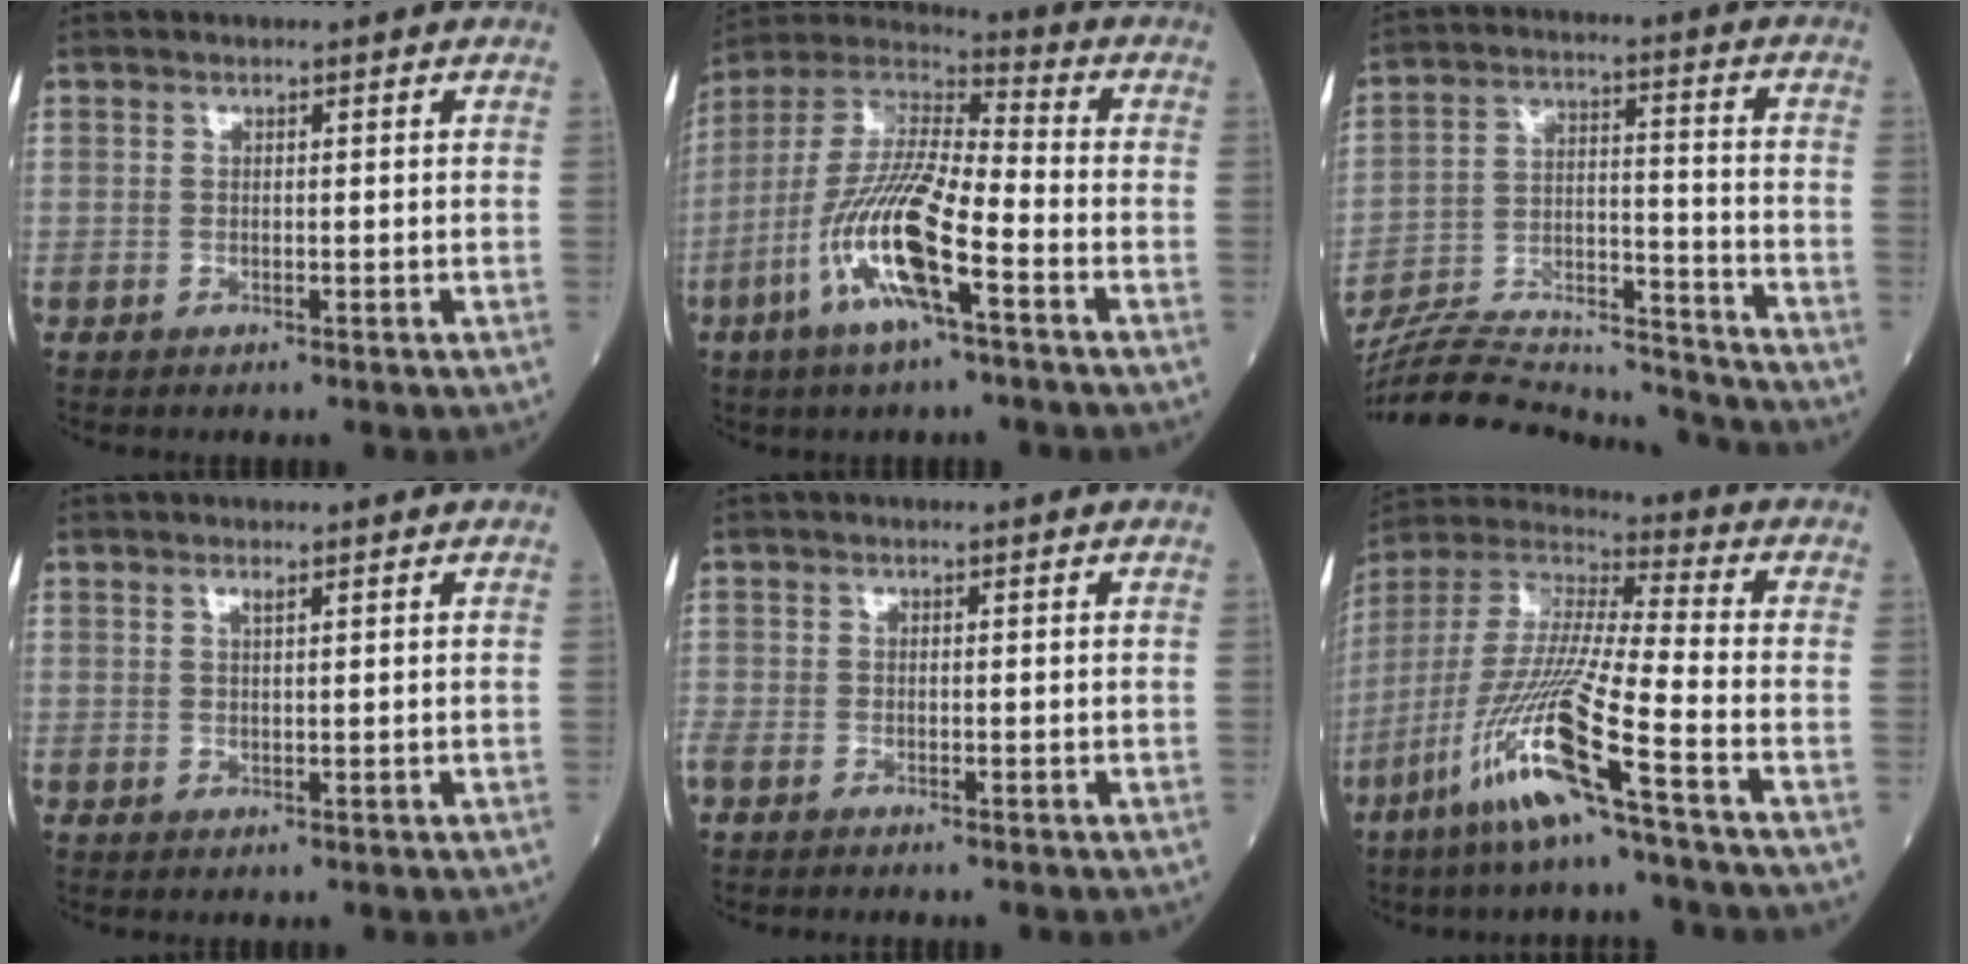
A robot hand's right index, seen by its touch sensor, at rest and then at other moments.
{"total": 15.0, "force": [-5.8, 2.5, 13.6], "torque": [-0.279, -0.007, -0.115]}
{"total": 21.1, "force": [-20.3, 2.7, 5.2], "torque": [-0.120, 0.008, -0.314]}
{"total": 0.8, "force": [0.5, -0.1, 0.6], "torque": [-0.012, -0.002, 0.010]}
{"total": 2.7, "force": [-2.4, 0.7, 1.2], "torque": [-0.030, -0.008, -0.042]}
{"total": 15.8, "force": [-7.9, -0.8, 13.7], "torque": [-0.289, -0.027, -0.158]}